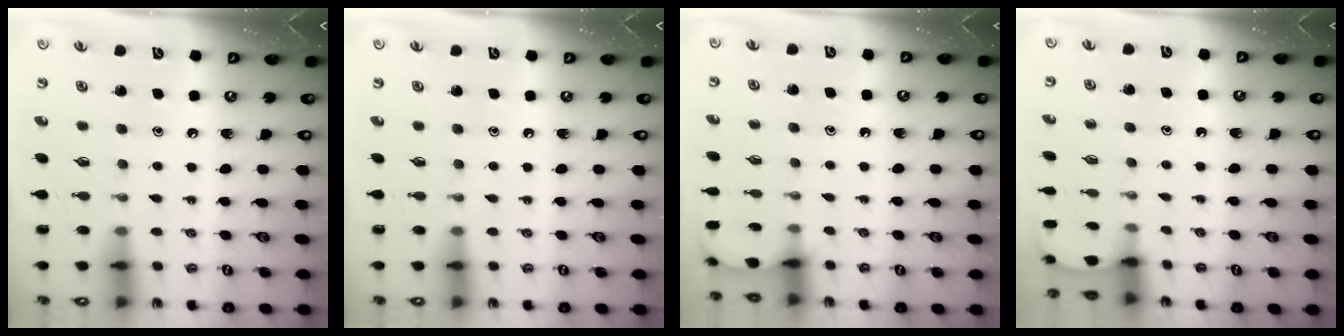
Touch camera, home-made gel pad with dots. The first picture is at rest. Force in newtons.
{"total": 0.0}
{"total": 3.8, "press": 3.8, "slide": 0.4}
{"total": 1.2, "press": 1.2, "slide": 0.1}